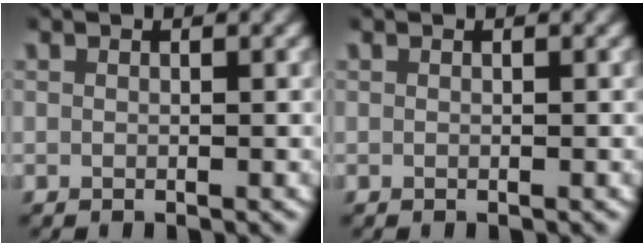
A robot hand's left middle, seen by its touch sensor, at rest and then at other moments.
{"total": 0.0}